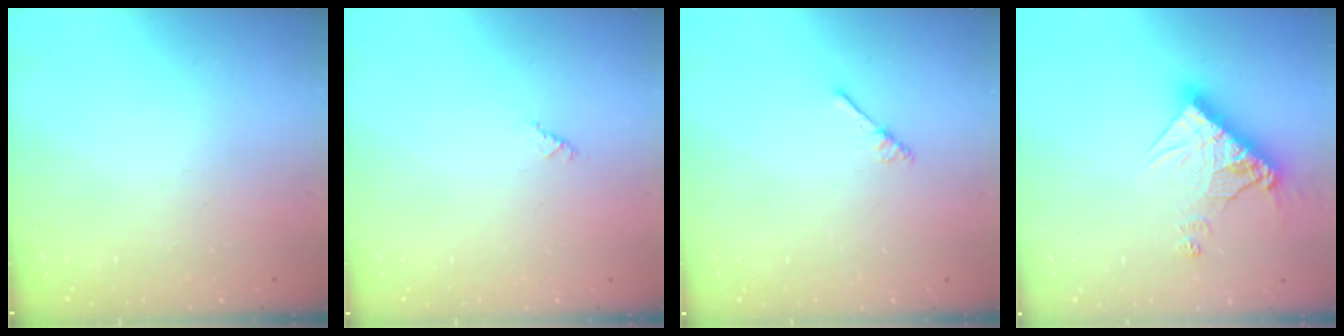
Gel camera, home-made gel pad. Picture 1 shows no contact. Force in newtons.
{"total": 0.6, "press": 0.6, "slide": 0.2}
{"total": 3.0, "press": 3.0, "slide": 0.3}
{"total": 13.9, "press": 13.8, "slide": 1.5}